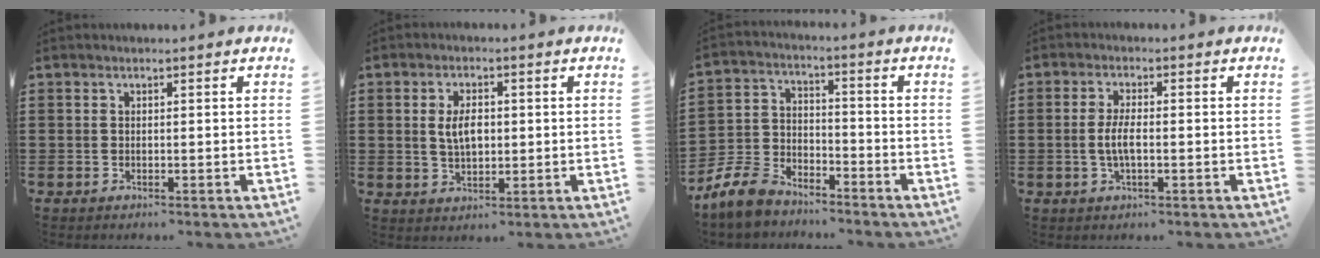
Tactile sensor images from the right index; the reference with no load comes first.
{"total": 4.5, "force": [0.4, 2.4, 3.8], "torque": [-0.069, 0.006, 0.003]}
{"total": 7.9, "force": [-7.2, 2.5, 2.0], "torque": [-0.062, 0.016, -0.147]}
{"total": 3.7, "force": [-0.6, 1.1, 3.4], "torque": [-0.077, -0.002, -0.016]}